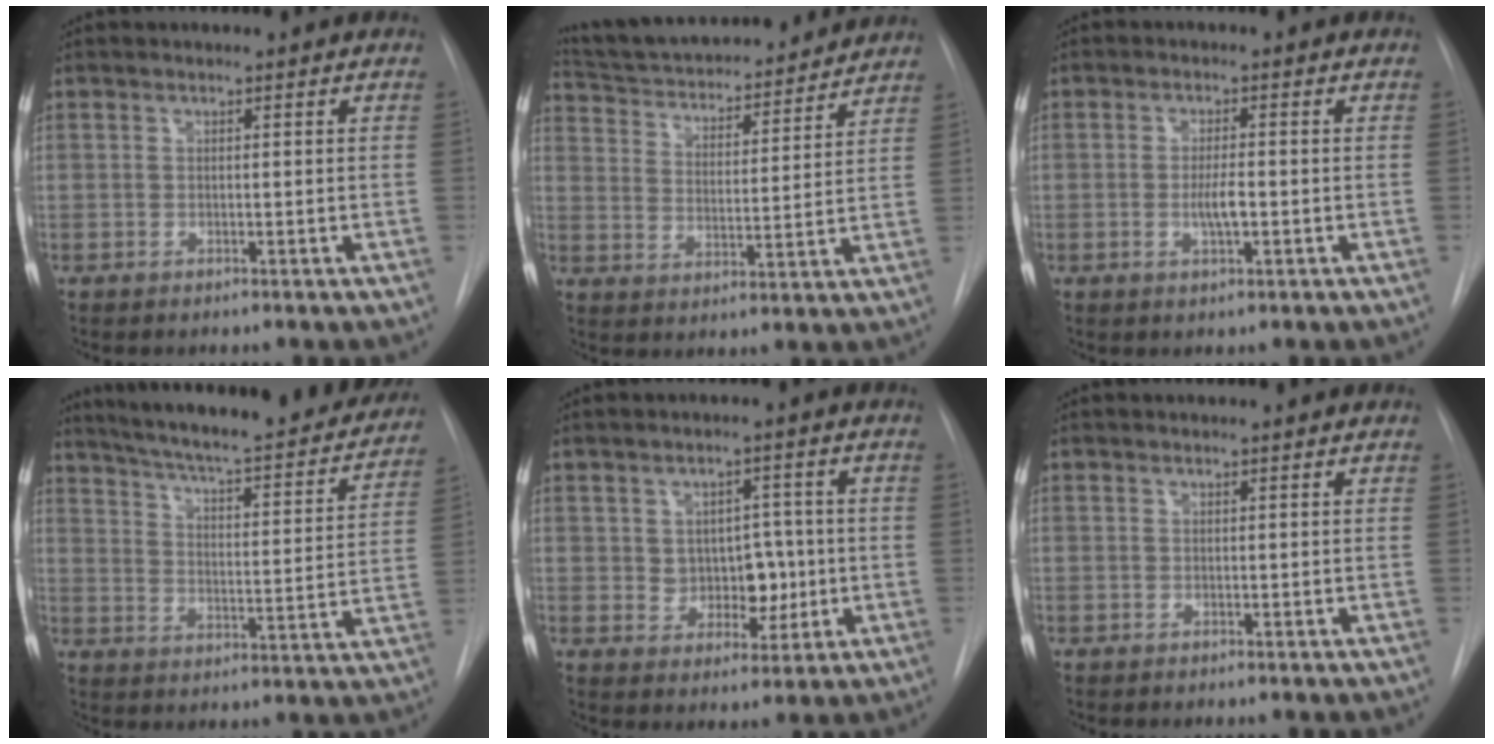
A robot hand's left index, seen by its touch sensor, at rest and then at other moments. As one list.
[{"total": 19.8, "force": [18.2, 4.1, 6.8], "torque": [-0.114, 0.007, 0.265]}, {"total": 3.2, "force": [-1.4, 0.6, 2.8], "torque": [-0.055, -0.007, -0.021]}, {"total": 25.7, "force": [22.8, 3.9, 11.3], "torque": [-0.179, -0.049, 0.294]}, {"total": 6.1, "force": [-0.7, 4.8, 3.7], "torque": [-0.040, 0.011, 0.004]}, {"total": 0.0}]